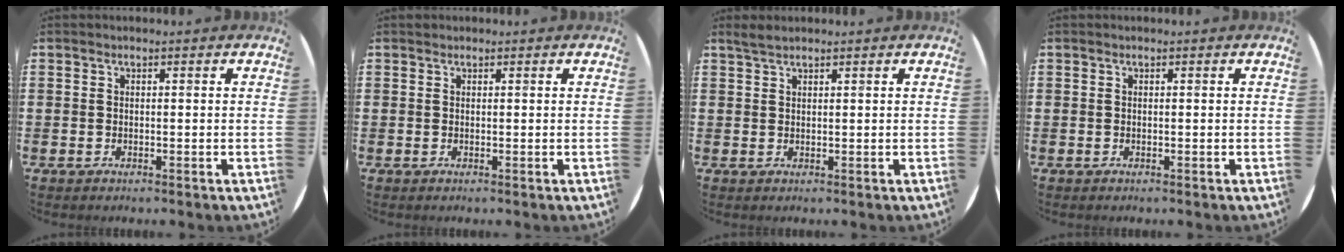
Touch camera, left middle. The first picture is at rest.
{"total": 0.0}
{"total": 1.4, "force": [1.3, 0.2, 0.5], "torque": [-0.011, 0.003, 0.024]}
{"total": 0.0}